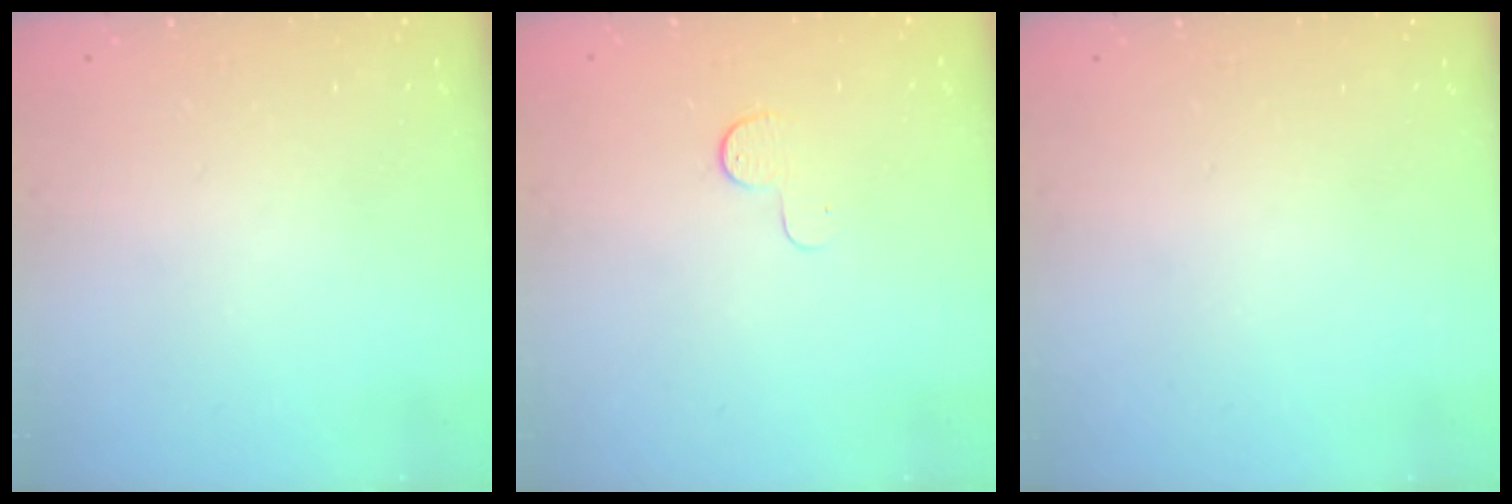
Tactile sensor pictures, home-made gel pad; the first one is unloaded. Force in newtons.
{"total": 4.6, "press": 4.6, "slide": 0.4}
{"total": 0.0}